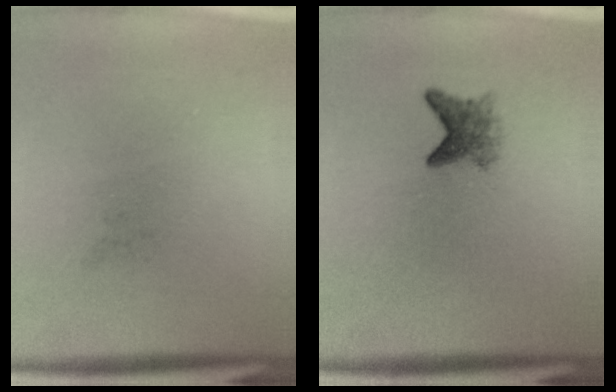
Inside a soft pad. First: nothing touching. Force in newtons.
{"total": 2.9}